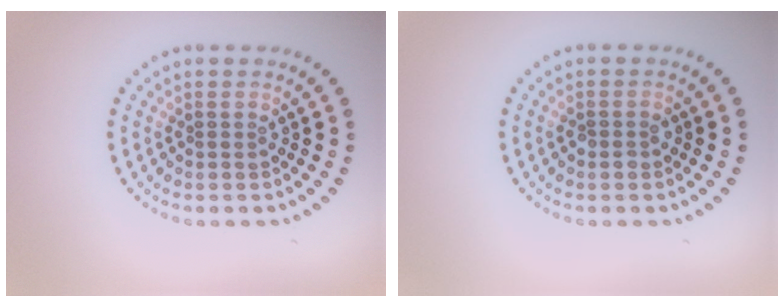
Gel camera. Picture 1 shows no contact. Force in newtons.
{"total": 1.1, "press": 1.0, "slide": 0.2}